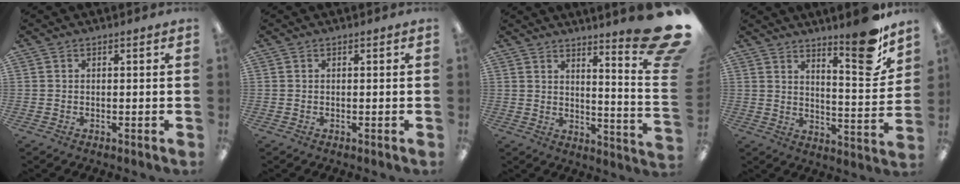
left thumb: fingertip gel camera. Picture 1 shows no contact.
{"total": 0.0}
{"total": 12.3, "force": [7.8, 1.7, 9.3], "torque": [-0.129, -0.078, 0.129]}
{"total": 13.1, "force": [10.0, 2.6, 8.0], "torque": [-0.095, -0.081, 0.161]}